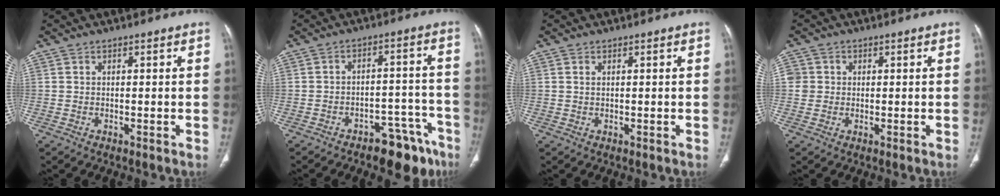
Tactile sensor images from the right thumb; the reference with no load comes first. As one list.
[{"total": 11.0, "force": [-7.9, 5.1, 5.6], "torque": [-0.037, 0.072, -0.108]}, {"total": 0.6, "force": [0.3, 0.3, 0.4], "torque": [-0.012, 0.004, 0.007]}, {"total": 3.1, "force": [0.4, 3.1, 0.5], "torque": [0.012, 0.006, 0.009]}]